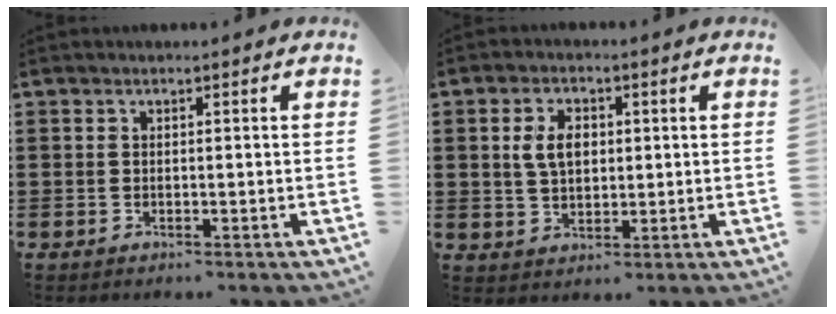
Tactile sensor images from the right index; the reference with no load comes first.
{"total": 4.9, "force": [0.9, 3.1, 3.7], "torque": [-0.080, 0.007, 0.009]}